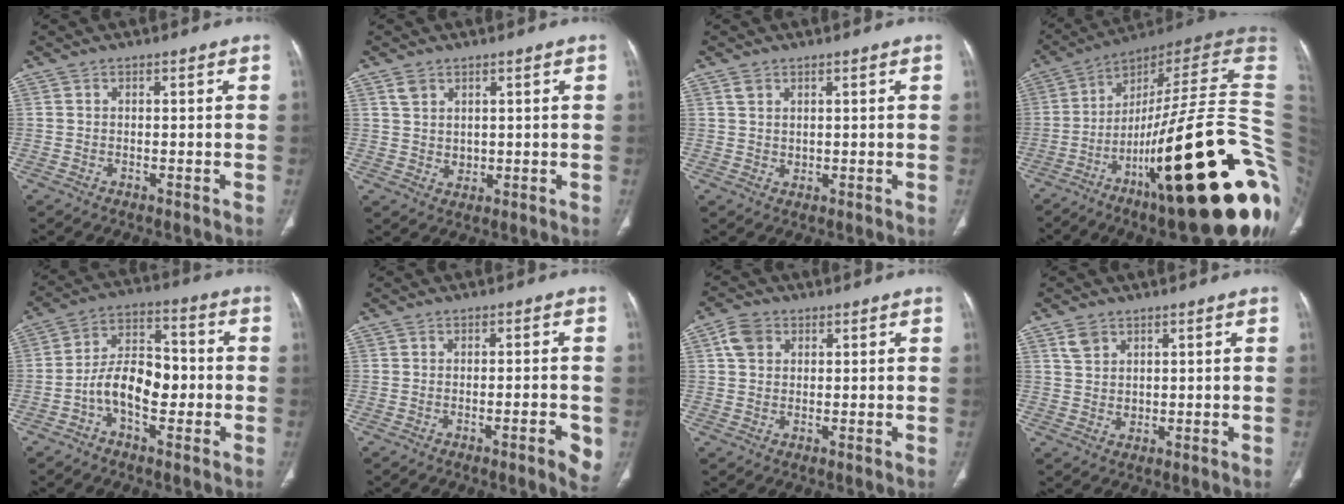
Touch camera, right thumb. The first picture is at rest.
{"total": 3.4, "force": [1.9, 2.5, 1.4], "torque": [-0.020, -0.014, 0.045]}
{"total": 2.0, "force": [1.3, 1.4, 0.8], "torque": [-0.011, -0.007, 0.028]}
{"total": 38.4, "force": [-9.9, 8.3, 36.1], "torque": [-0.430, 0.059, -0.154]}
{"total": 10.9, "force": [-2.6, 6.3, 8.5], "torque": [-0.125, 0.040, -0.055]}
{"total": 4.8, "force": [-1.7, 0.9, 4.4], "torque": [-0.050, -0.001, -0.020]}
{"total": 4.5, "force": [1.7, 3.5, 2.3], "torque": [-0.035, 0.004, 0.033]}
{"total": 3.7, "force": [2.2, 2.5, 1.4], "torque": [-0.019, -0.013, 0.051]}